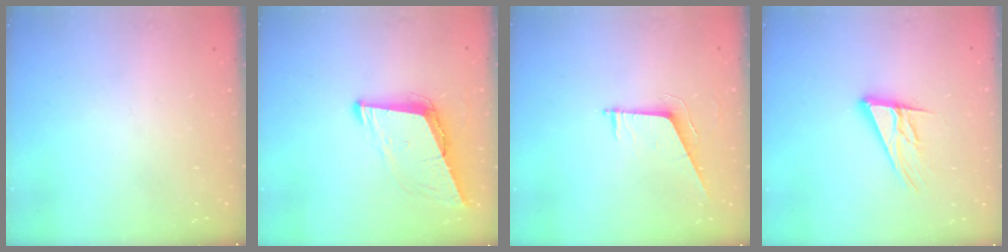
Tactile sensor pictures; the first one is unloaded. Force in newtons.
{"total": 9.0, "press": 8.1, "slide": 3.8}
{"total": 6.5, "press": 6.5, "slide": 0.2}
{"total": 13.1, "press": 12.9, "slide": 2.5}